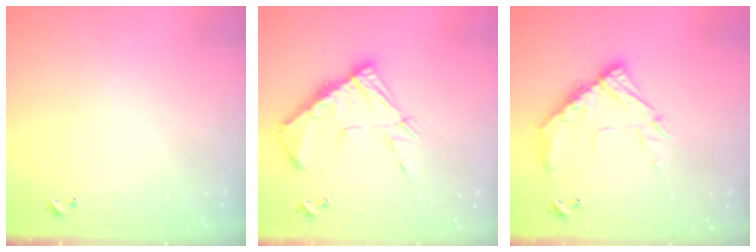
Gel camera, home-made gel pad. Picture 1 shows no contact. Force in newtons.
{"total": 15.9, "press": 15.8, "slide": 1.5}
{"total": 15.6, "press": 15.5, "slide": 1.2}